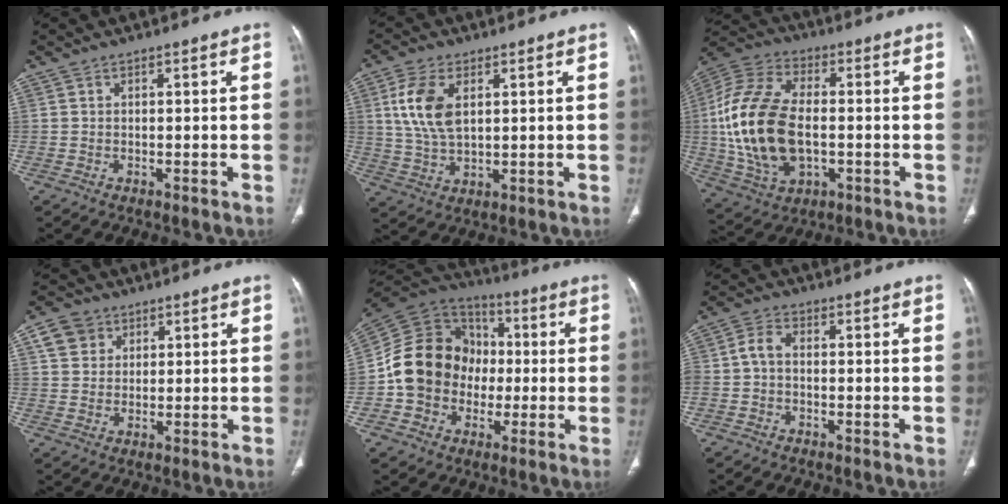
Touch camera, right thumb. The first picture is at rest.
{"total": 9.7, "force": [2.8, 5.3, 7.6], "torque": [-0.157, -0.006, 0.057]}
{"total": 21.0, "force": [-1.3, 12.1, 17.1], "torque": [-0.363, 0.009, -0.017]}
{"total": 5.6, "force": [2.4, 4.7, 1.7], "torque": [-0.014, -0.002, 0.045]}
{"total": 17.3, "force": [-2.1, 15.0, 8.3], "torque": [-0.121, 0.036, -0.042]}
{"total": 3.6, "force": [-0.7, 2.2, 2.8], "torque": [-0.053, 0.013, -0.024]}